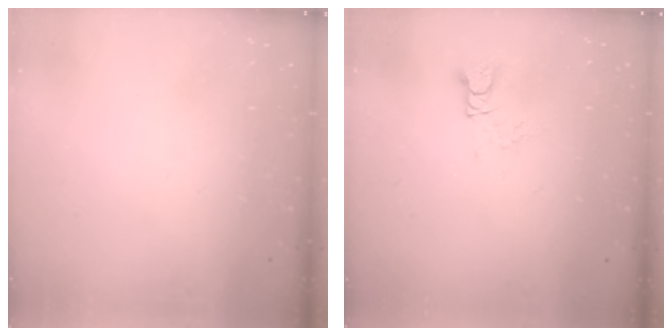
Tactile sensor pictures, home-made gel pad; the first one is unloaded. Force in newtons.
{"total": 2.9, "press": 2.9, "slide": 0.3}